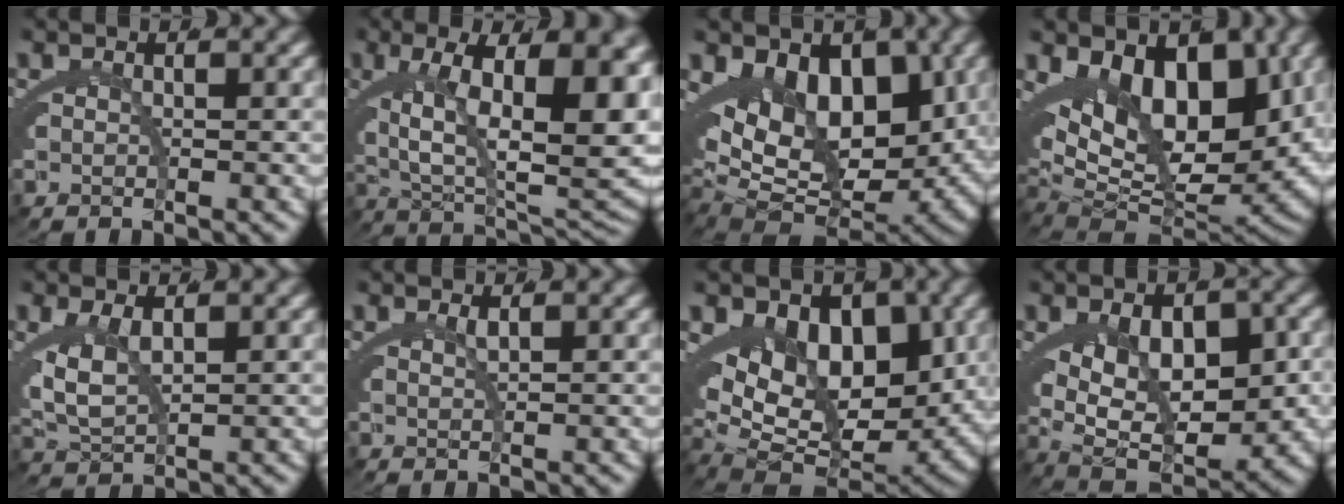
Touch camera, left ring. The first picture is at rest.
{"total": 14.3, "force": [0.9, 6.8, 12.6], "torque": [-0.168, -0.005, 0.034]}
{"total": 17.2, "force": [-1.7, 12.3, 11.9], "torque": [-0.228, -0.057, -0.001]}
{"total": 14.9, "force": [-1.7, 9.9, 11.1], "torque": [-0.206, -0.061, 0.005]}
{"total": 4.0, "force": [0.4, 2.5, 3.1], "torque": [-0.081, -0.013, 0.021]}
{"total": 1.1, "force": [0.7, -0.7, 0.4], "torque": [-0.001, 0.000, 0.016]}
{"total": 15.2, "force": [-1.4, 10.7, 10.7], "torque": [-0.203, -0.059, 0.004]}
{"total": 12.0, "force": [-0.8, 8.2, 8.7], "torque": [-0.141, -0.033, 0.005]}